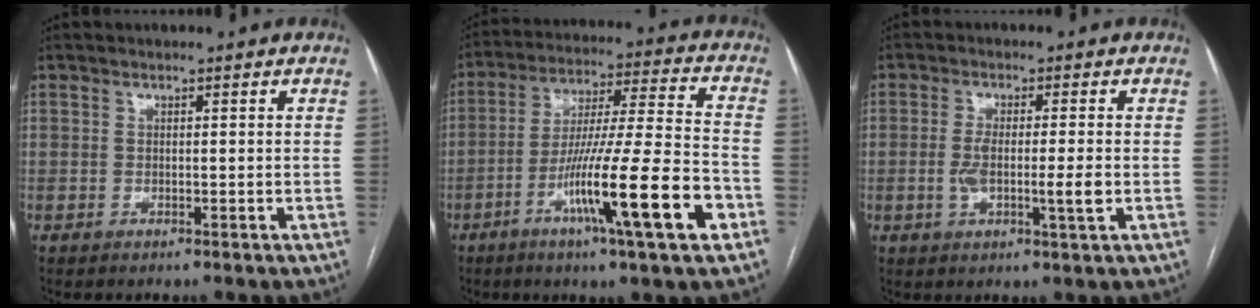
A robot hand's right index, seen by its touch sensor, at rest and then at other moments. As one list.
[{"total": 18.5, "force": [-7.6, -0.2, 16.8], "torque": [-0.287, -0.018, -0.129]}, {"total": 6.0, "force": [-1.0, 0.5, 5.8], "torque": [-0.110, -0.006, -0.018]}]